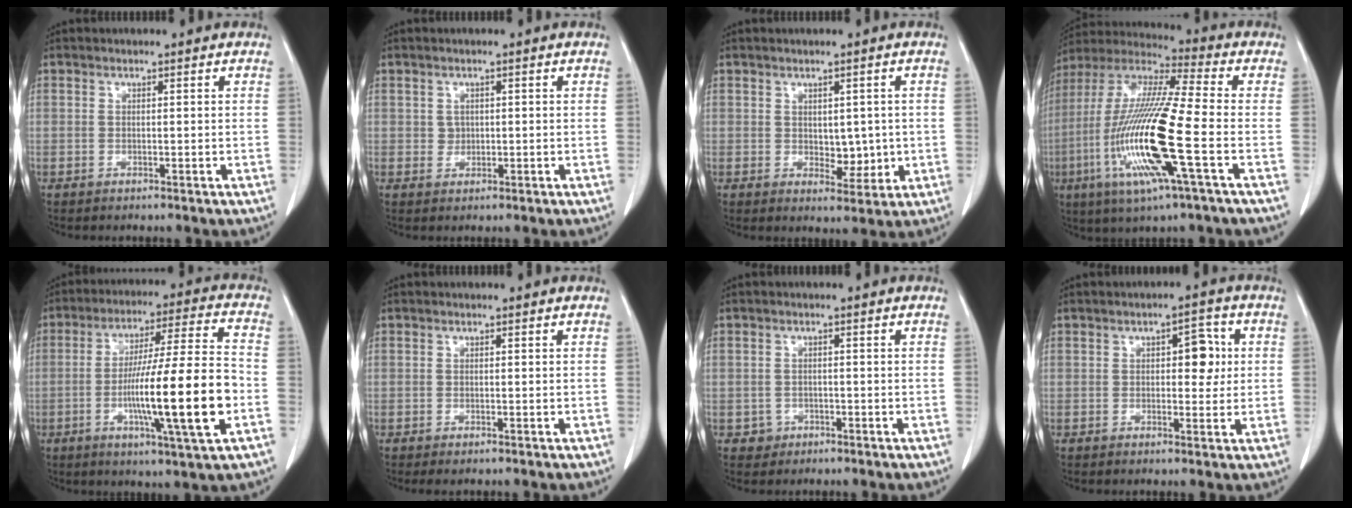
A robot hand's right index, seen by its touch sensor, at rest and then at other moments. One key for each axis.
{"total": 1.4, "fx": 0.2, "fy": 1.3, "fz": 0.5, "tx": -0.007, "ty": 0.000, "tz": 0.006}
{"total": 2.9, "fx": 0.1, "fy": 1.7, "fz": 2.4, "tx": -0.030, "ty": -0.005, "tz": 0.009}
{"total": 19.6, "fx": -5.3, "fy": 1.1, "fz": 18.8, "tx": -0.400, "ty": -0.023, "tz": -0.108}
{"total": 17.6, "fx": -4.4, "fy": 0.1, "fz": 17.1, "tx": -0.291, "ty": -0.005, "tz": -0.073}
{"total": 1.0, "fx": -0.8, "fy": 0.2, "fz": 0.6, "tx": -0.009, "ty": -0.003, "tz": -0.009}
{"total": 2.0, "fx": -0.9, "fy": 1.8, "fz": -0.1, "tx": 0.008, "ty": 0.011, "tz": -0.012}
{"total": 4.6, "fx": 0.8, "fy": 2.3, "fz": 3.9, "tx": -0.050, "ty": 0.015, "tz": 0.012}